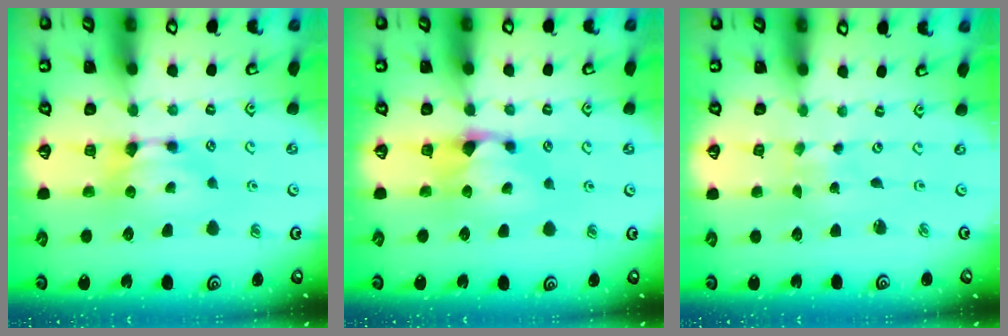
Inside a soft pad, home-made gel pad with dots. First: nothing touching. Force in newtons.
{"total": 1.0, "press": 0.3, "slide": 0.9}
{"total": 5.9, "press": 5.9, "slide": 0.3}